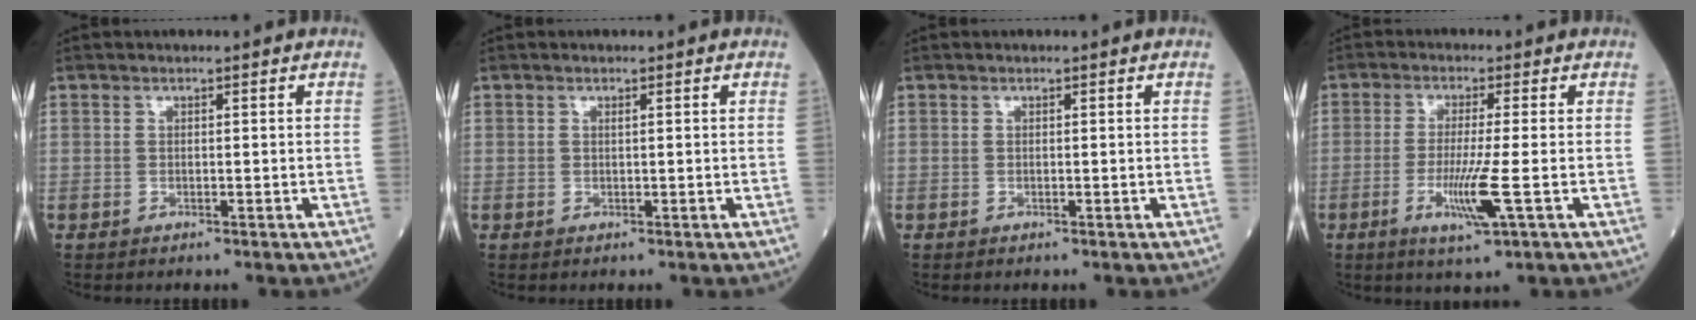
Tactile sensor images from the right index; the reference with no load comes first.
{"total": 0.0}
{"total": 0.0}
{"total": 6.6, "force": [-2.0, -0.6, 6.3], "torque": [-0.126, -0.021, -0.038]}